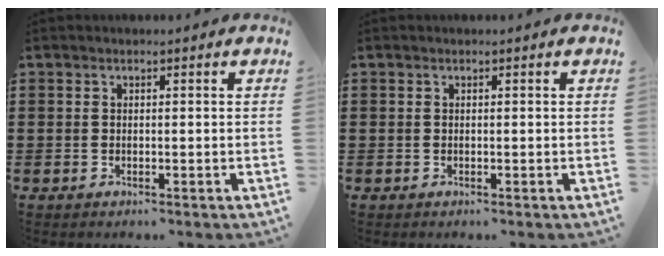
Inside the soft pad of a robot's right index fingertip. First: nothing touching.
{"total": 0.0}